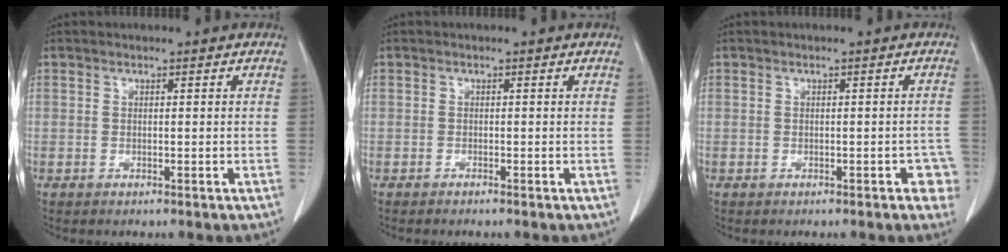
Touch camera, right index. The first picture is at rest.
{"total": 0.5, "force": [-0.5, -0.1, 0.1], "torque": [-0.005, -0.001, -0.010]}
{"total": 2.9, "force": [-1.2, 1.3, 2.3], "torque": [-0.010, 0.005, -0.011]}